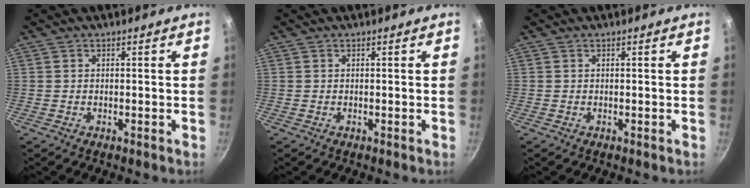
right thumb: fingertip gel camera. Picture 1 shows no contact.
{"total": 0.0}
{"total": 0.0}